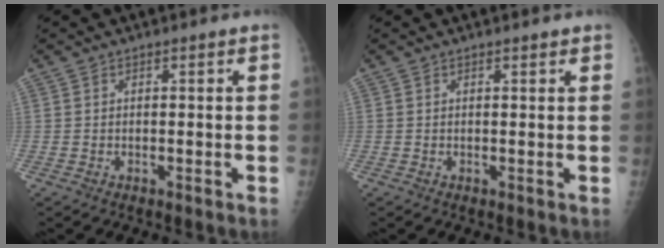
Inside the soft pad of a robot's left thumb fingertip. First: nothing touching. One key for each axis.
{"total": 1.0, "fx": 0.8, "fy": 0.2, "fz": 0.5, "tx": -0.006, "ty": 0.000, "tz": 0.009}